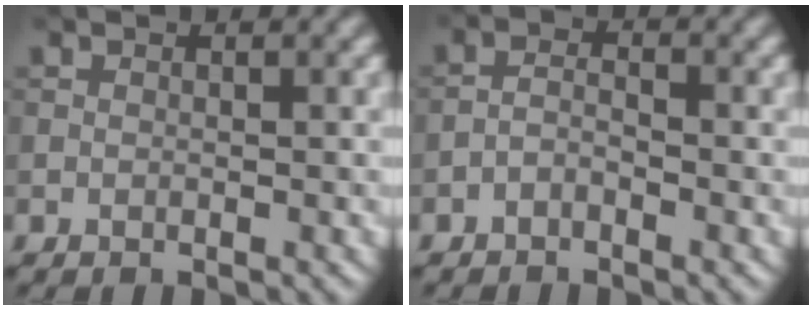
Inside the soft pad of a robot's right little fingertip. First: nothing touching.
{"total": 1.5, "force": [-1.0, 0.6, 0.9], "torque": [-0.018, 0.005, -0.026]}